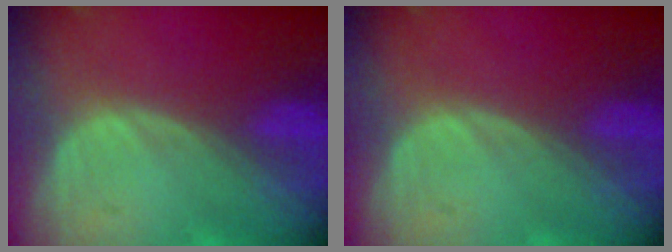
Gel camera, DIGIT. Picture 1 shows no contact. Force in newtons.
{"total": 0.0}